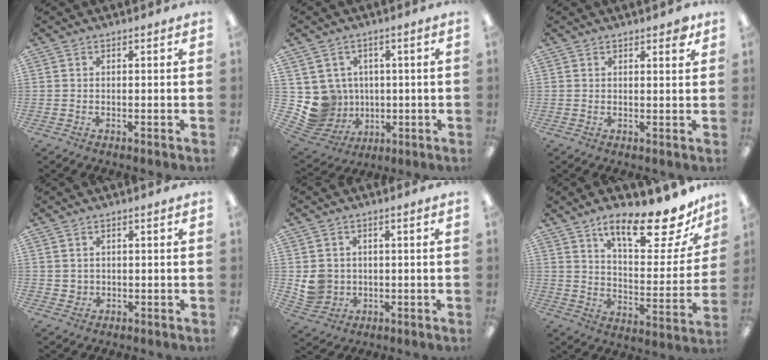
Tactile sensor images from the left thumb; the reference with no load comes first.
{"total": 9.0, "force": [0.2, 9.0, 1.2], "torque": [-0.064, -0.010, 0.017]}
{"total": 2.4, "force": [1.8, 0.7, 1.4], "torque": [-0.013, -0.004, 0.028]}
{"total": 2.0, "force": [0.8, 1.8, 0.2], "torque": [-0.006, 0.002, 0.014]}
{"total": 5.8, "force": [0.6, 5.6, 1.3], "torque": [-0.022, 0.009, 0.019]}
{"total": 19.0, "force": [13.2, 5.8, 12.3], "torque": [-0.179, -0.087, 0.213]}